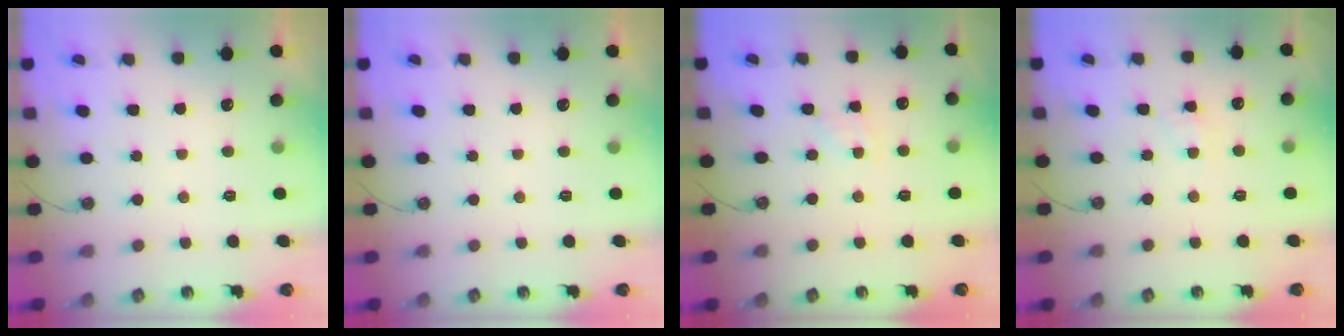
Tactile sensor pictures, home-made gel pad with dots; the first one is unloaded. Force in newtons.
{"total": 0.0}
{"total": 2.0, "press": 2.0, "slide": 0.3}
{"total": 1.9, "press": 1.9, "slide": 0.1}